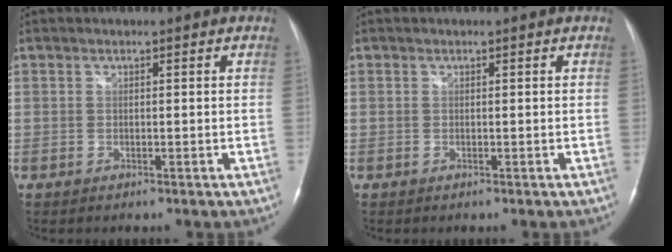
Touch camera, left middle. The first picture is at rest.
{"total": 0.0}